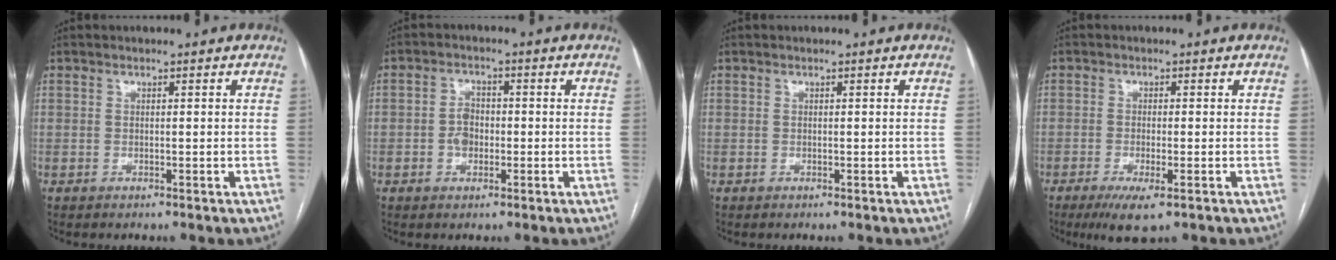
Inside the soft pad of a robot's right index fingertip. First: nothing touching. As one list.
[{"total": 3.3, "force": [-0.7, 2.4, 2.1], "torque": [-0.038, 0.008, -0.014]}, {"total": 0.0}, {"total": 5.0, "force": [-2.7, 0.9, 4.1], "torque": [-0.068, -0.012, -0.042]}]